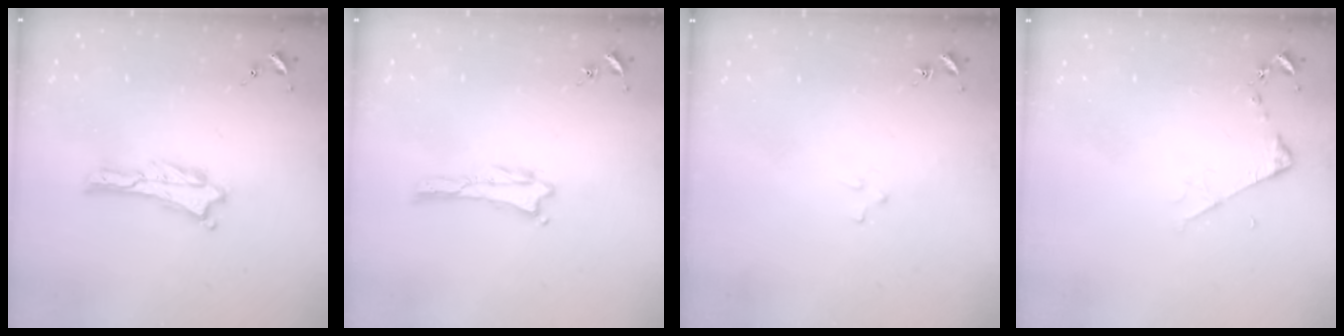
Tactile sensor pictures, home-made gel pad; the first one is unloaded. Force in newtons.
{"total": 0.0}
{"total": 1.9, "press": 1.9, "slide": 0.1}
{"total": 3.2, "press": 3.2, "slide": 0.4}